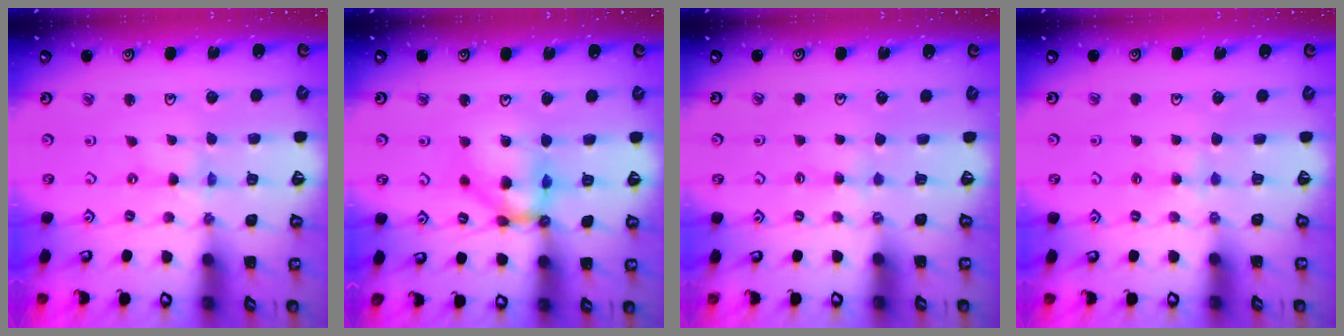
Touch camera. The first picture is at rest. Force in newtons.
{"total": 13.6, "press": 13.5, "slide": 1.8}
{"total": 1.9, "press": 1.8, "slide": 0.3}
{"total": 2.9, "press": 2.9, "slide": 0.5}